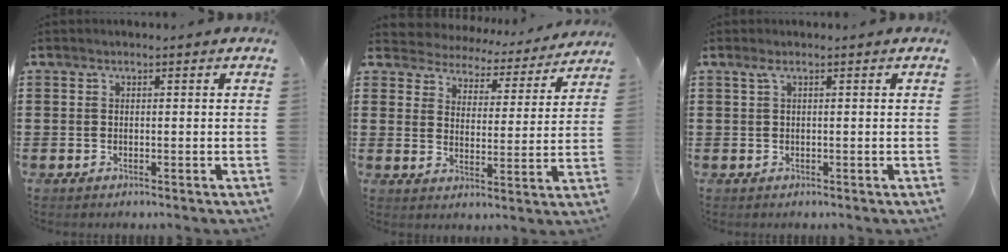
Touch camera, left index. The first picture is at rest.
{"total": 4.0, "force": [4.0, 0.5, -0.6], "torque": [-0.018, -0.036, 0.063]}
{"total": 0.9, "force": [0.2, 0.1, 0.9], "torque": [-0.018, 0.001, 0.004]}